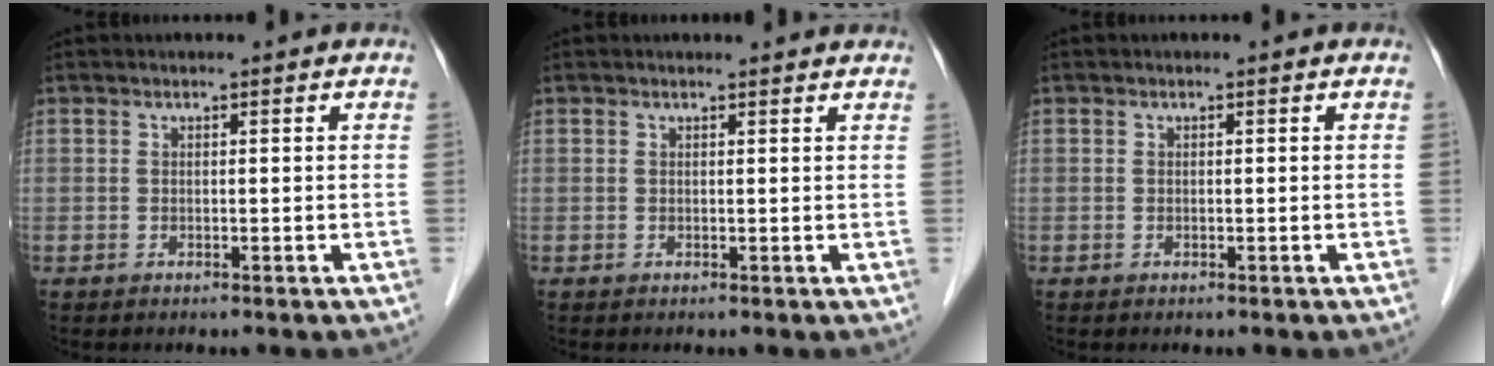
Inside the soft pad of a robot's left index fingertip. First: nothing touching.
{"total": 3.0, "force": [3.0, 0.4, 0.5], "torque": [-0.013, 0.008, 0.025]}
{"total": 0.0}